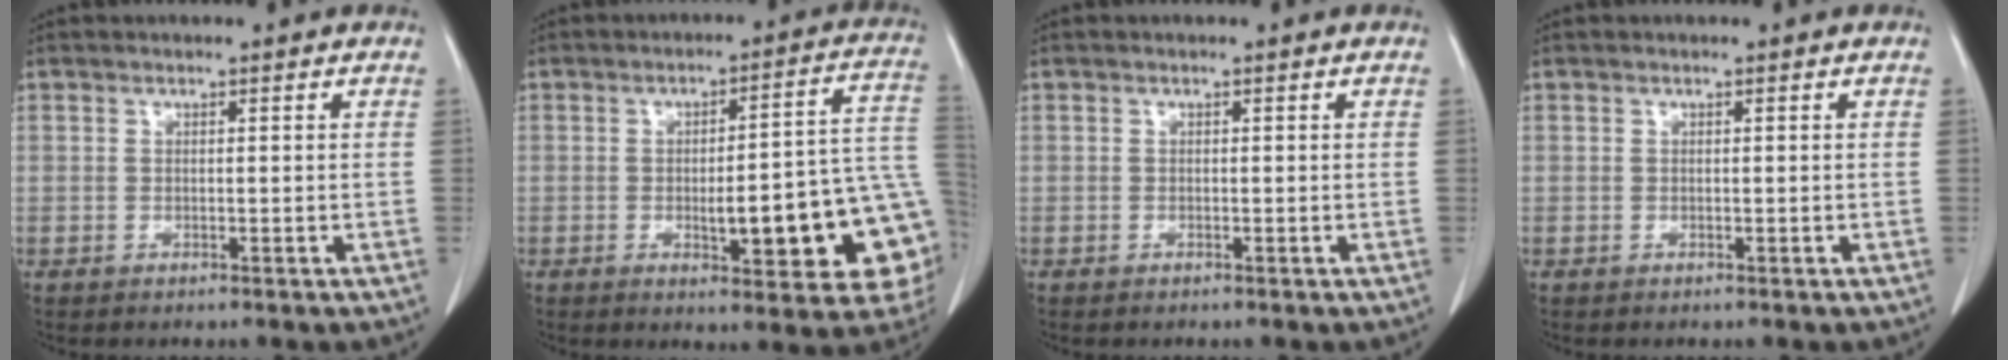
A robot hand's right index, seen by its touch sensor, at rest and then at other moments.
{"total": 17.0, "force": [-3.7, 3.4, 16.3], "torque": [-0.127, 0.032, -0.034]}
{"total": 0.0}
{"total": 0.0}